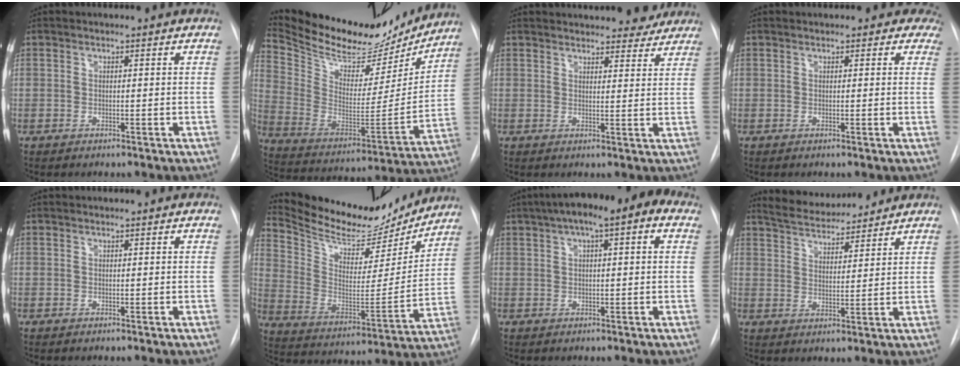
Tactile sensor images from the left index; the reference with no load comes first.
{"total": 25.1, "force": [22.3, 7.7, 8.4], "torque": [-0.163, -0.032, 0.336]}
{"total": 14.4, "force": [13.4, 4.2, 3.3], "torque": [-0.033, 0.006, 0.158]}
{"total": 3.9, "force": [3.4, 2.0, 0.4], "torque": [0.024, -0.003, 0.018]}
{"total": 0.0}
{"total": 18.6, "force": [17.5, 4.6, 4.4], "torque": [-0.084, -0.035, 0.276]}
{"total": 12.2, "force": [6.5, 3.0, 9.9], "torque": [-0.152, 0.052, 0.091]}
{"total": 9.0, "force": [8.6, 1.3, 2.5], "torque": [-0.046, 0.007, 0.144]}